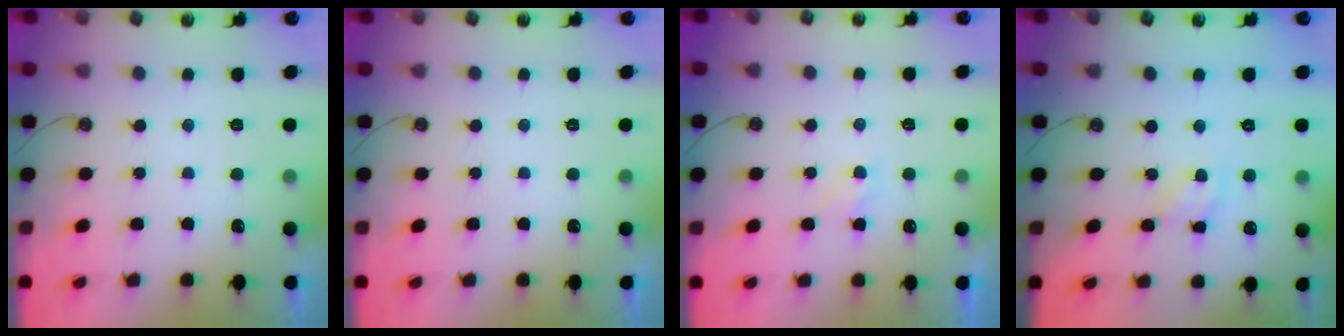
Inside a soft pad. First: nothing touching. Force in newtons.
{"total": 0.0}
{"total": 2.9, "press": 2.9, "slide": 0.4}
{"total": 6.3, "press": 6.3, "slide": 0.0}